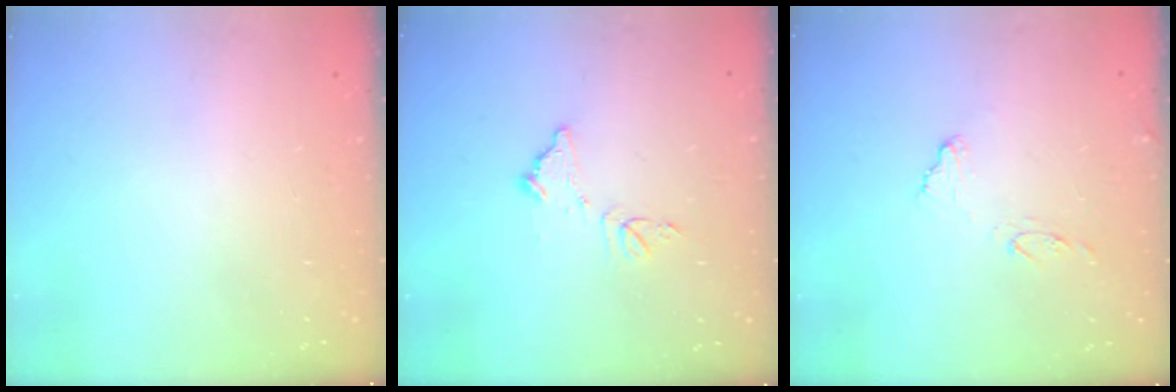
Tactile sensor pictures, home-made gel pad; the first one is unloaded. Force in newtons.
{"total": 9.4, "press": 9.4, "slide": 0.4}
{"total": 8.0, "press": 7.9, "slide": 0.7}